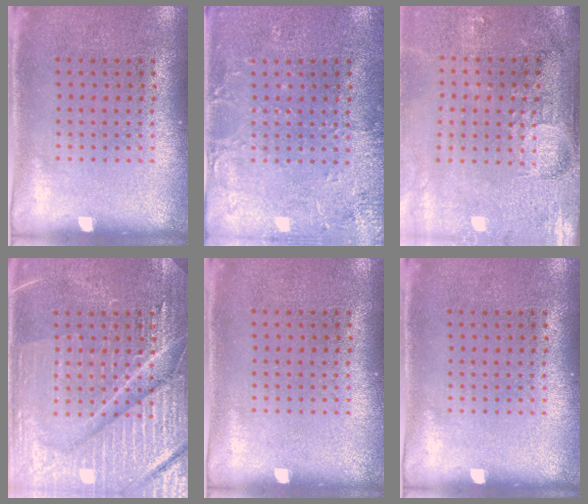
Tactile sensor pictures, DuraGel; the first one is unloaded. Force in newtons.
{"total": 2.9, "press": 2.9, "slide": 0.4}
{"total": 4.5, "press": 3.8, "slide": 2.4}
{"total": 5.2, "press": 5.1, "slide": 0.7}
{"total": 0.0}
{"total": 0.0}